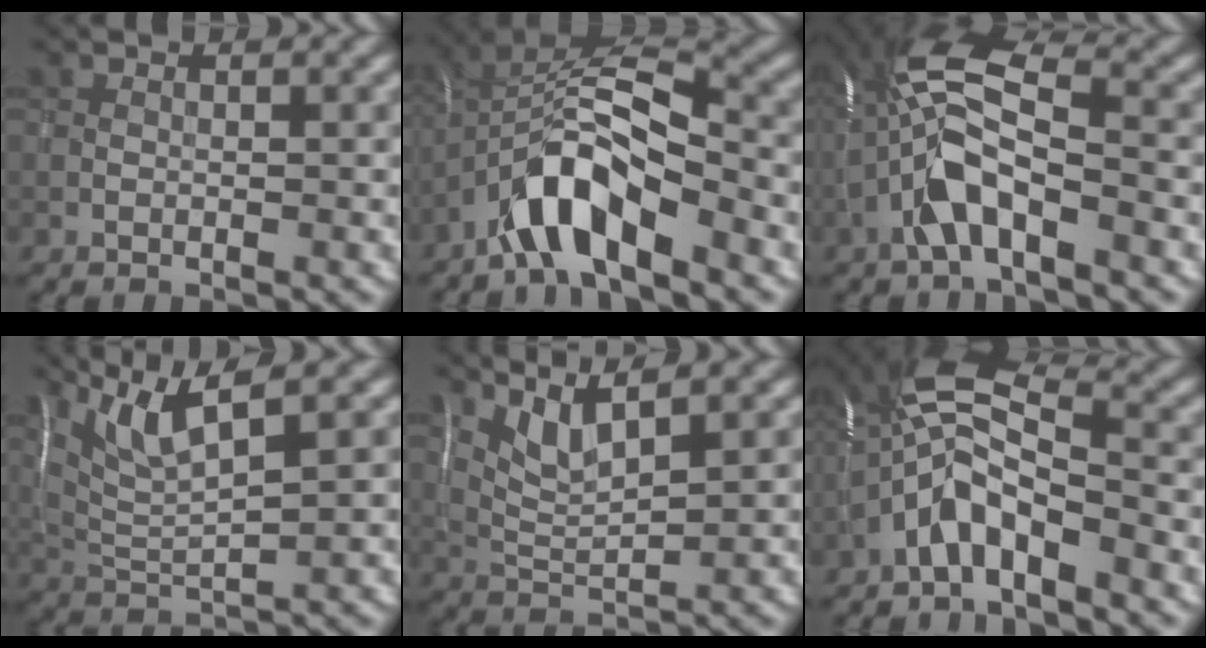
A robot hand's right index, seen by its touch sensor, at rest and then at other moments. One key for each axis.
{"total": 7.5, "fx": -4.0, "fy": 2.6, "fz": 5.8, "tx": -0.097, "ty": 0.012, "tz": -0.076}
{"total": 7.7, "fx": -2.1, "fy": 2.7, "fz": 6.9, "tx": -0.142, "ty": 0.021, "tz": -0.050}
{"total": 6.1, "fx": 3.9, "fy": 1.2, "fz": 4.5, "tx": -0.092, "ty": 0.011, "tz": 0.078}
{"total": 3.7, "fx": 2.6, "fy": 0.5, "fz": 2.6, "tx": -0.064, "ty": -0.002, "tz": 0.060}
{"total": 6.0, "fx": -2.6, "fy": 2.0, "fz": 5.0, "tx": -0.104, "ty": 0.016, "tz": -0.062}